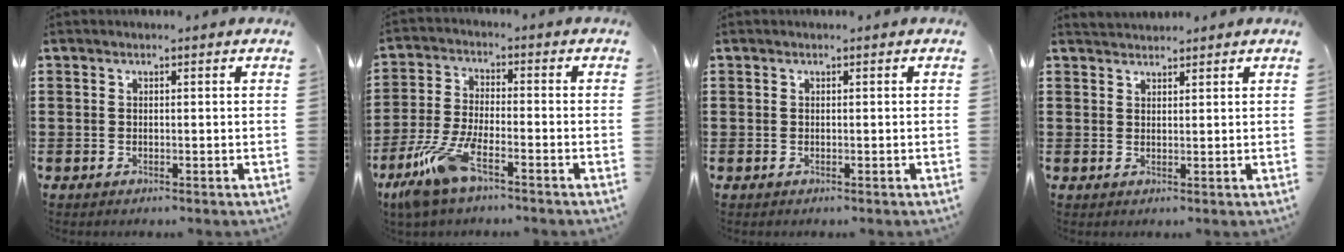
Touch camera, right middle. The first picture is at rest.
{"total": 8.8, "force": [-5.5, 2.3, 6.5], "torque": [-0.161, -0.016, -0.110]}
{"total": 0.0}
{"total": 1.7, "force": [1.7, 0.4, -0.1], "torque": [-0.003, 0.004, 0.033]}